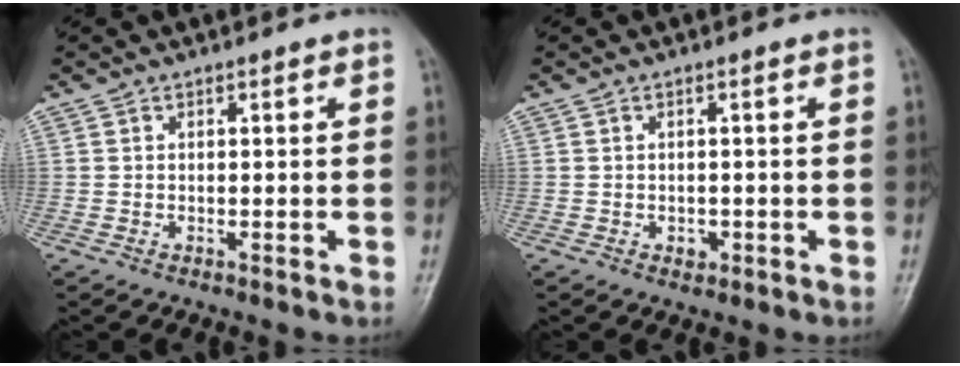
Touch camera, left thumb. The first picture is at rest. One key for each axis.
{"total": 1.4, "fx": -0.4, "fy": 1.1, "fz": 0.8, "tx": -0.005, "ty": 0.002, "tz": -0.004}